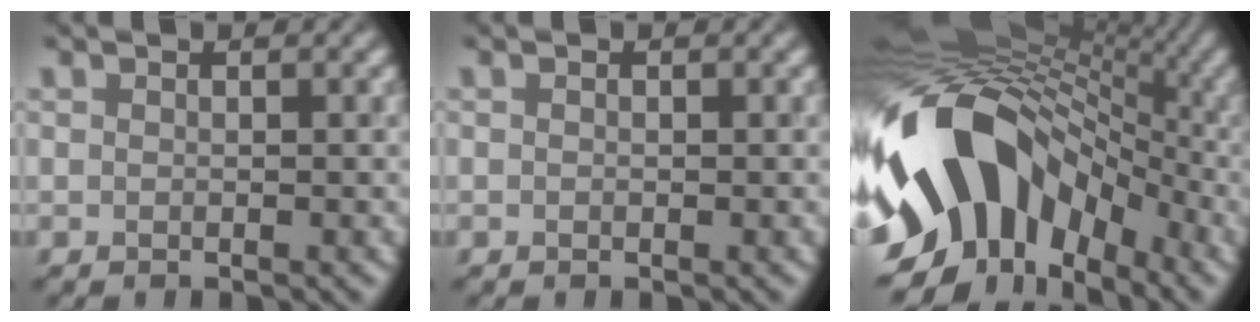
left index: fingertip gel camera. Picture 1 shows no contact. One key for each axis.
{"total": 0.0}
{"total": 16.1, "fx": -3.4, "fy": 11.5, "fz": 10.7, "tx": -0.198, "ty": 0.003, "tz": -0.064}